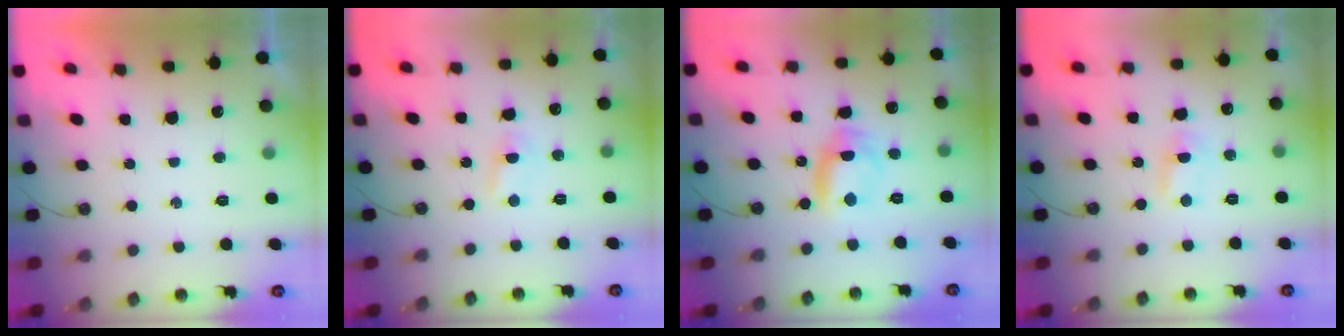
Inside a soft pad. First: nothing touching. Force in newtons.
{"total": 3.0, "press": 3.0, "slide": 0.4}
{"total": 10.0, "press": 8.2, "slide": 5.7}
{"total": 2.0, "press": 1.9, "slide": 0.8}